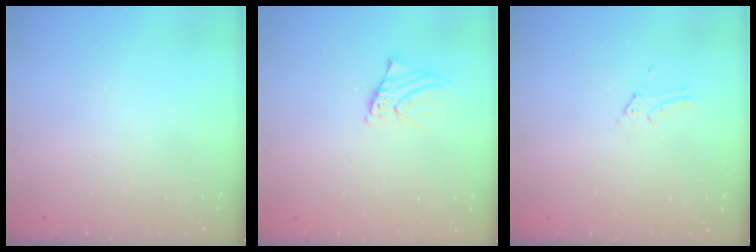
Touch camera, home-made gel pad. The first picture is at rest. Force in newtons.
{"total": 3.3, "press": 3.3, "slide": 0.5}
{"total": 3.0, "press": 3.0, "slide": 0.3}